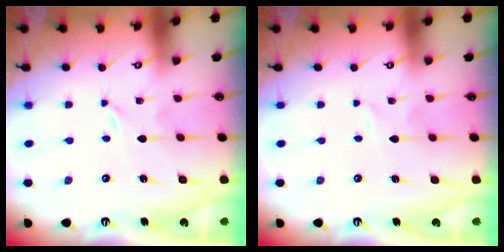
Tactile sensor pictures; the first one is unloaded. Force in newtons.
{"total": 0.0}